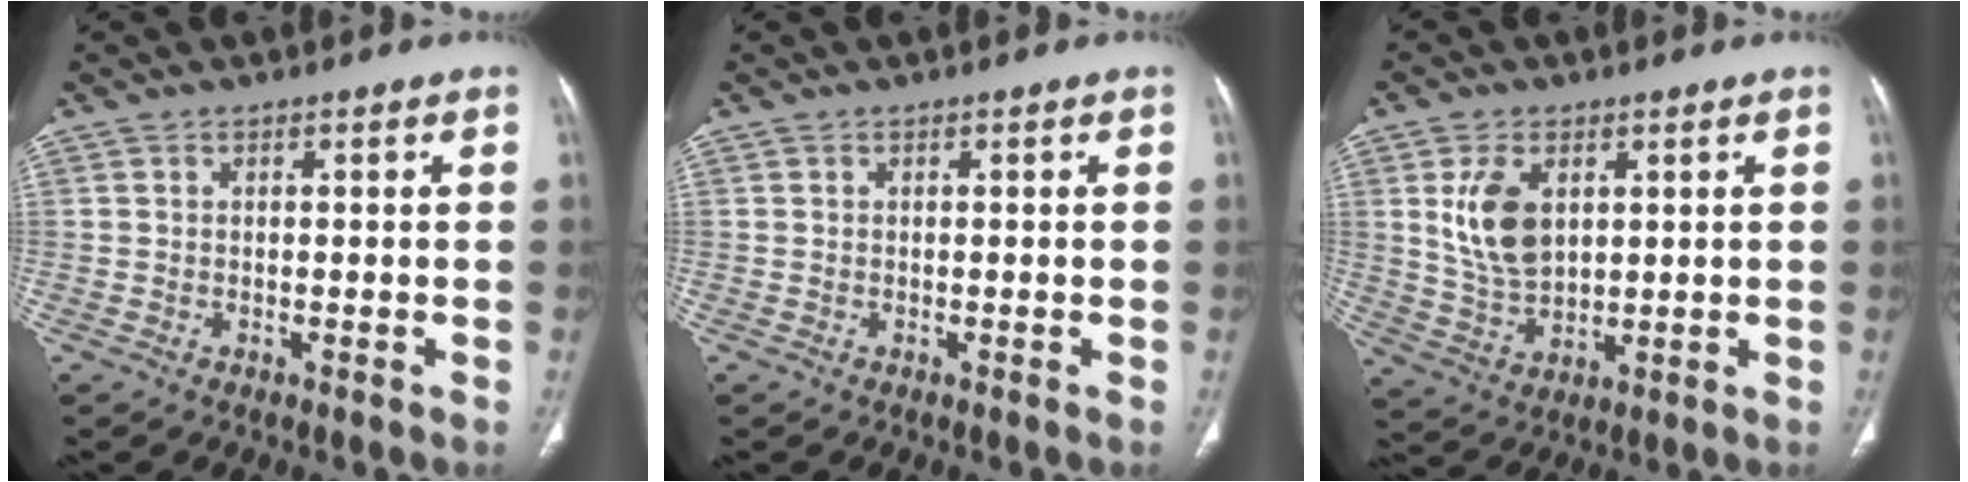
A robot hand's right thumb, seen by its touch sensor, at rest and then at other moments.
{"total": 0.0}
{"total": 9.7, "force": [2.8, 5.9, 7.2], "torque": [-0.126, -0.014, 0.065]}